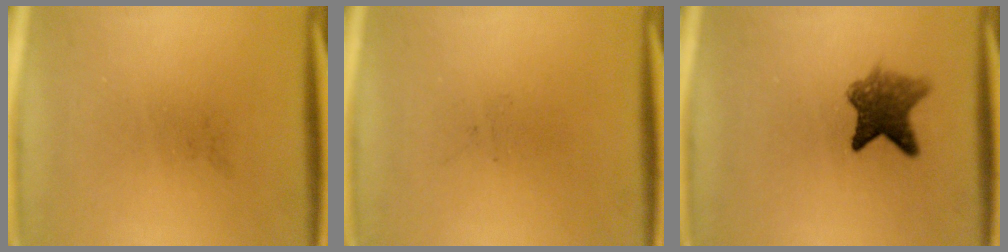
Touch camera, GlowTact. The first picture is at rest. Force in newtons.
{"total": 0.0}
{"total": 6.1}